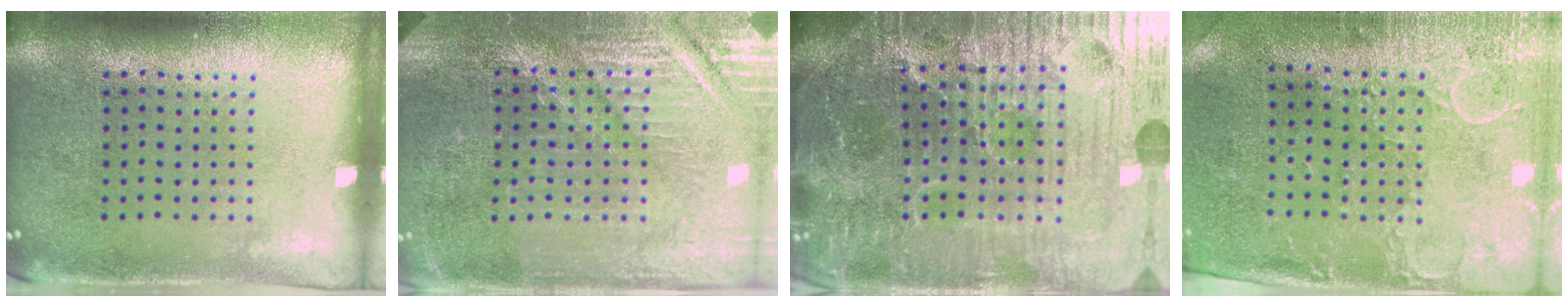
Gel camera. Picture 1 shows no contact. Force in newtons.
{"total": 3.9, "press": 3.7, "slide": 1.0}
{"total": 6.8, "press": 6.2, "slide": 2.8}
{"total": 2.9, "press": 2.3, "slide": 1.7}